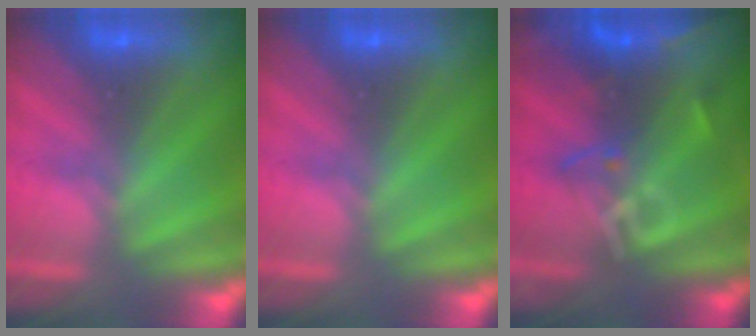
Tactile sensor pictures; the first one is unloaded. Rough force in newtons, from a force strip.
{"total": 0.0}
{"total": 2.4}